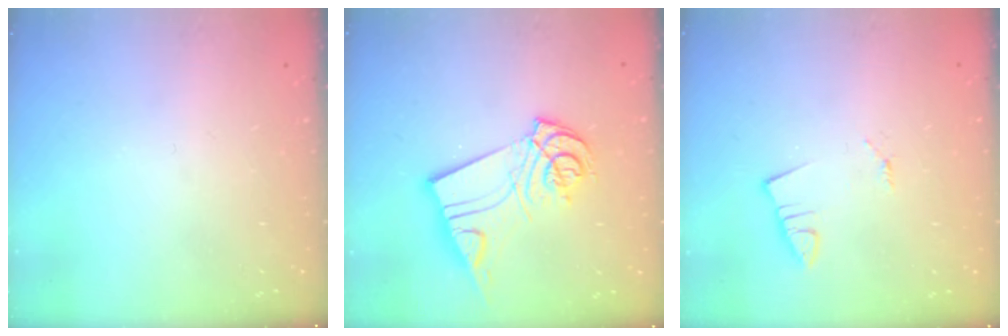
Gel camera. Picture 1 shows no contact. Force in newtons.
{"total": 12.1, "press": 12.0, "slide": 1.7}
{"total": 1.2, "press": 1.2, "slide": 0.1}